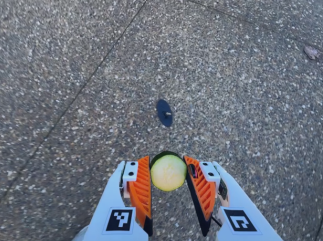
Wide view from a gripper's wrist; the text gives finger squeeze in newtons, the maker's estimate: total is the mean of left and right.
{"total": 8.3, "left": 8.1, "right": 8.5}